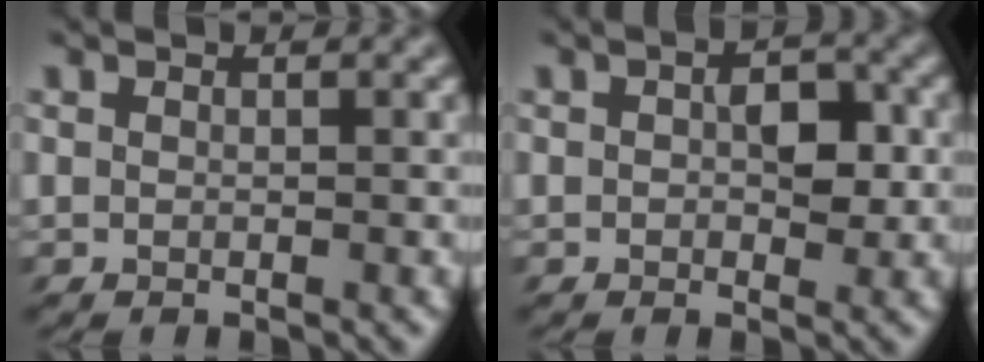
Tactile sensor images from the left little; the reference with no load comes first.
{"total": 4.1, "force": [-0.1, 2.5, 3.2], "torque": [-0.050, 0.003, -0.002]}